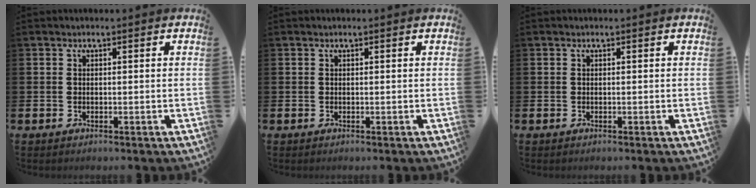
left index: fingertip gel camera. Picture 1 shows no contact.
{"total": 0.0}
{"total": 0.0}